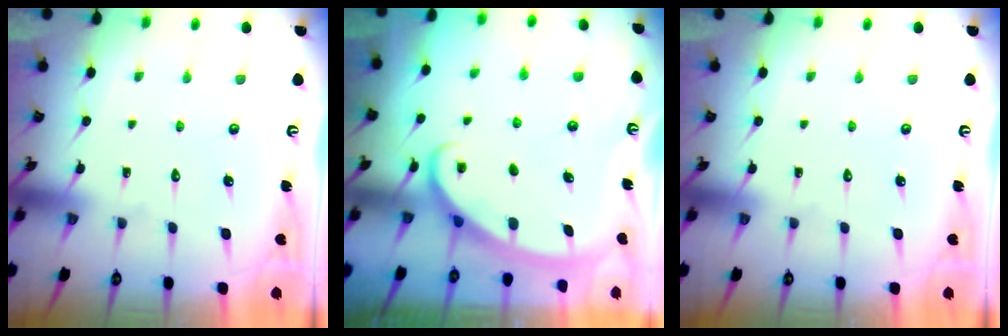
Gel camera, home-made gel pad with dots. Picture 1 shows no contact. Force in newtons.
{"total": 3.0, "press": 2.9, "slide": 0.4}
{"total": 0.0}